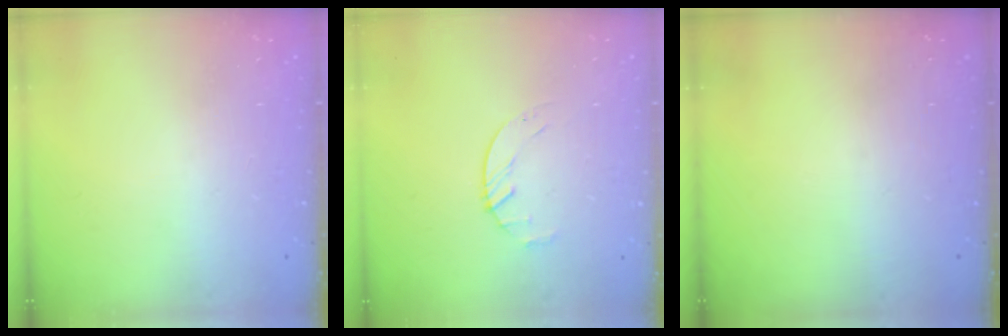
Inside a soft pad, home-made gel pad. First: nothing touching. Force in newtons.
{"total": 2.2, "press": 2.2, "slide": 0.4}
{"total": 0.0}